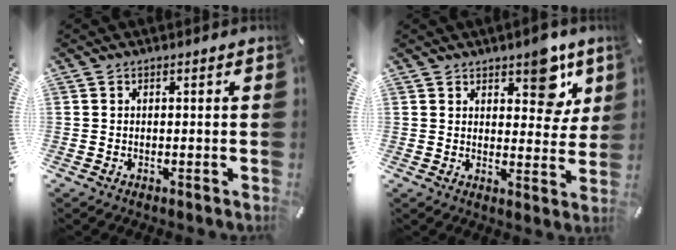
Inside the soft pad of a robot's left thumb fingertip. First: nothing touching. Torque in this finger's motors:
{"motor_torque": [1.18, 0.94, 0.85, -0.55, 0.20]}